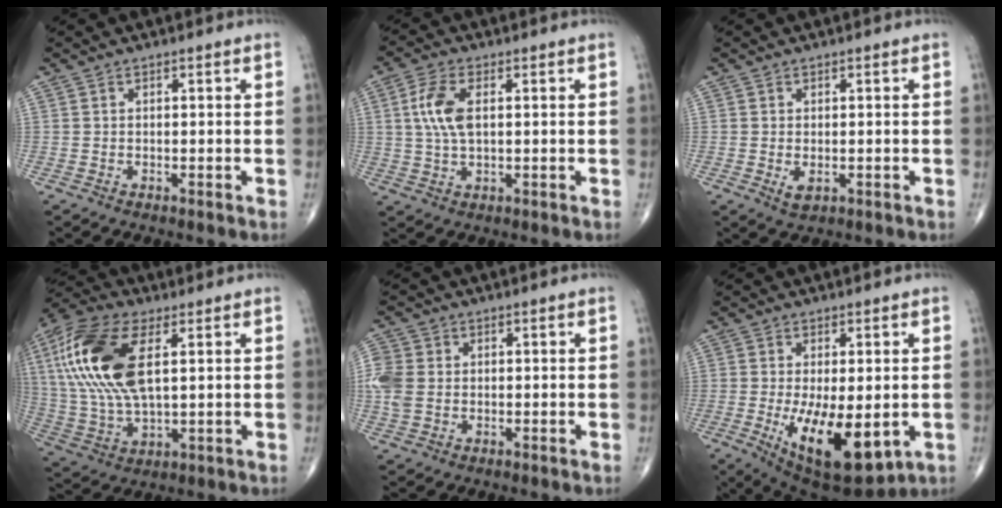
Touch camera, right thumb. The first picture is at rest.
{"total": 7.1, "force": [1.4, 3.4, 6.1], "torque": [-0.138, 0.003, 0.026]}
{"total": 2.1, "force": [-0.4, 1.2, 1.6], "torque": [-0.026, -0.005, -0.001]}
{"total": 20.5, "force": [5.3, 9.5, 17.4], "torque": [-0.379, -0.003, 0.096]}
{"total": 6.1, "force": [0.1, 4.8, 3.7], "torque": [-0.099, 0.006, -0.002]}
{"total": 14.3, "force": [-3.2, 6.0, 12.6], "torque": [-0.201, -0.027, -0.029]}